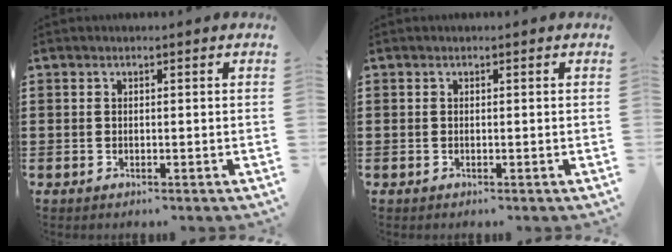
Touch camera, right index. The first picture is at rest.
{"total": 0.0}